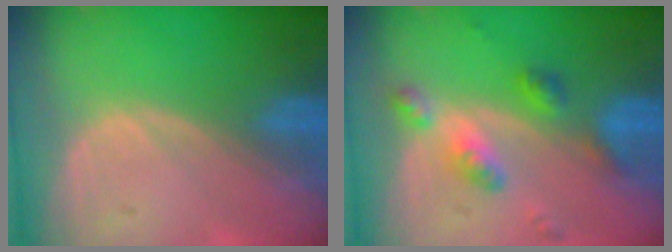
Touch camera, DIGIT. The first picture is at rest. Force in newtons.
{"total": 6.0, "press": 5.3, "slide": 2.8}